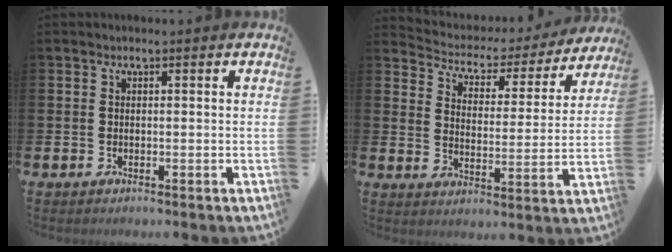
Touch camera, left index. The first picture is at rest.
{"total": 3.6, "force": [3.1, 1.8, 0.5], "torque": [-0.033, -0.026, 0.042]}